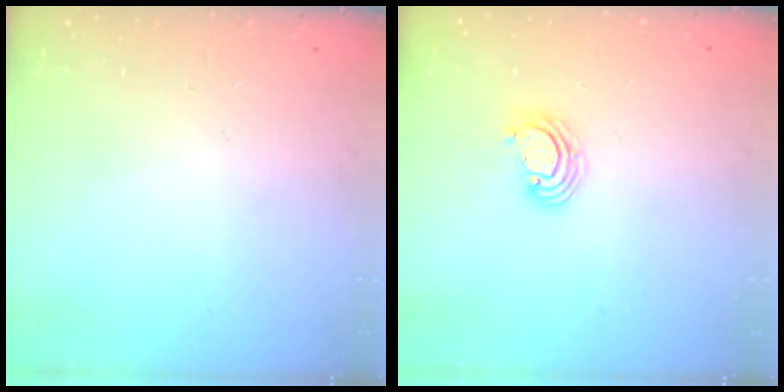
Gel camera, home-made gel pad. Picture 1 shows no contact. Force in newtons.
{"total": 3.6, "press": 3.6, "slide": 0.3}